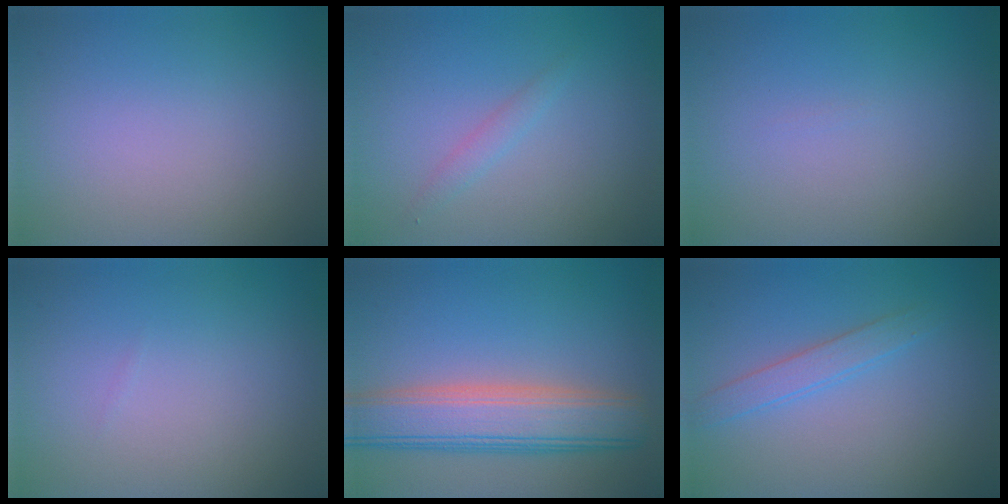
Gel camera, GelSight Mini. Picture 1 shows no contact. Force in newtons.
{"total": 1.0, "press": 1.0, "slide": 0.1}
{"total": 0.0}
{"total": 0.0}
{"total": 7.2, "press": 7.2, "slide": 0.3}
{"total": 1.9, "press": 1.9, "slide": 0.2}